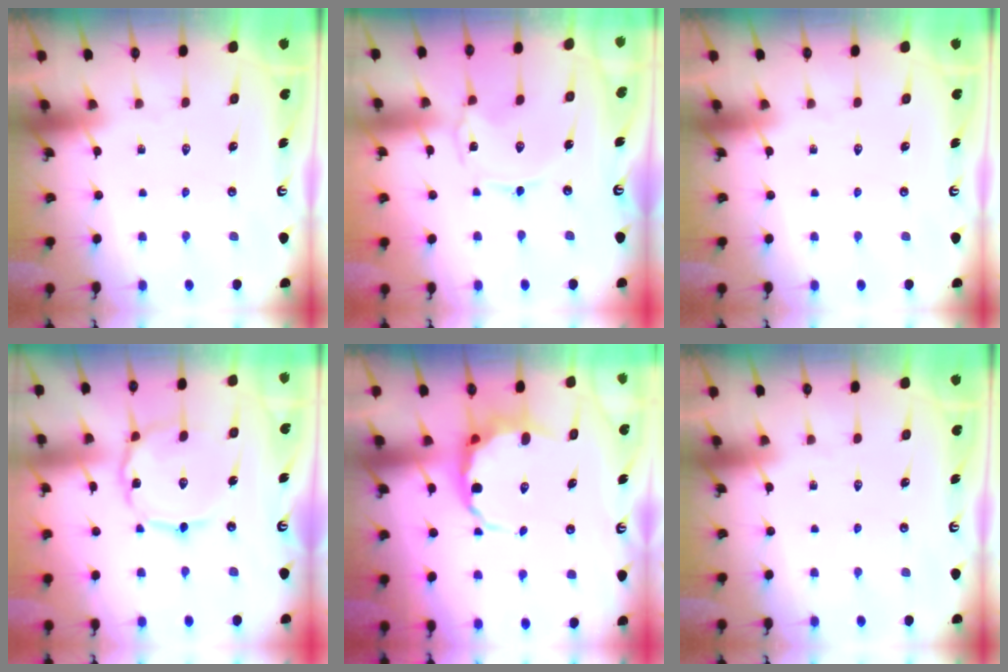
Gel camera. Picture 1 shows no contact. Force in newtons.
{"total": 0.7, "press": 0.7, "slide": 0.1}
{"total": 0.0}
{"total": 5.1, "press": 5.0, "slide": 0.3}
{"total": 6.6, "press": 6.1, "slide": 2.5}
{"total": 0.0}